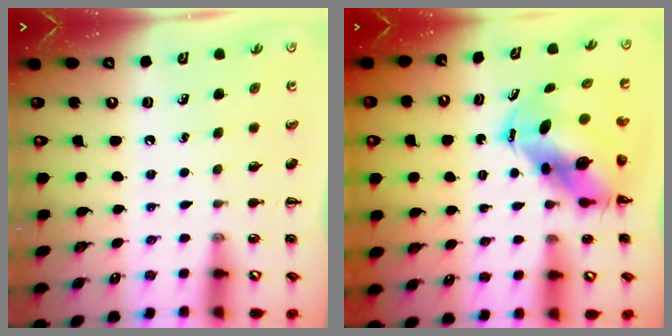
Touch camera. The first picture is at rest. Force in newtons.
{"total": 9.2, "press": 8.9, "slide": 2.3}